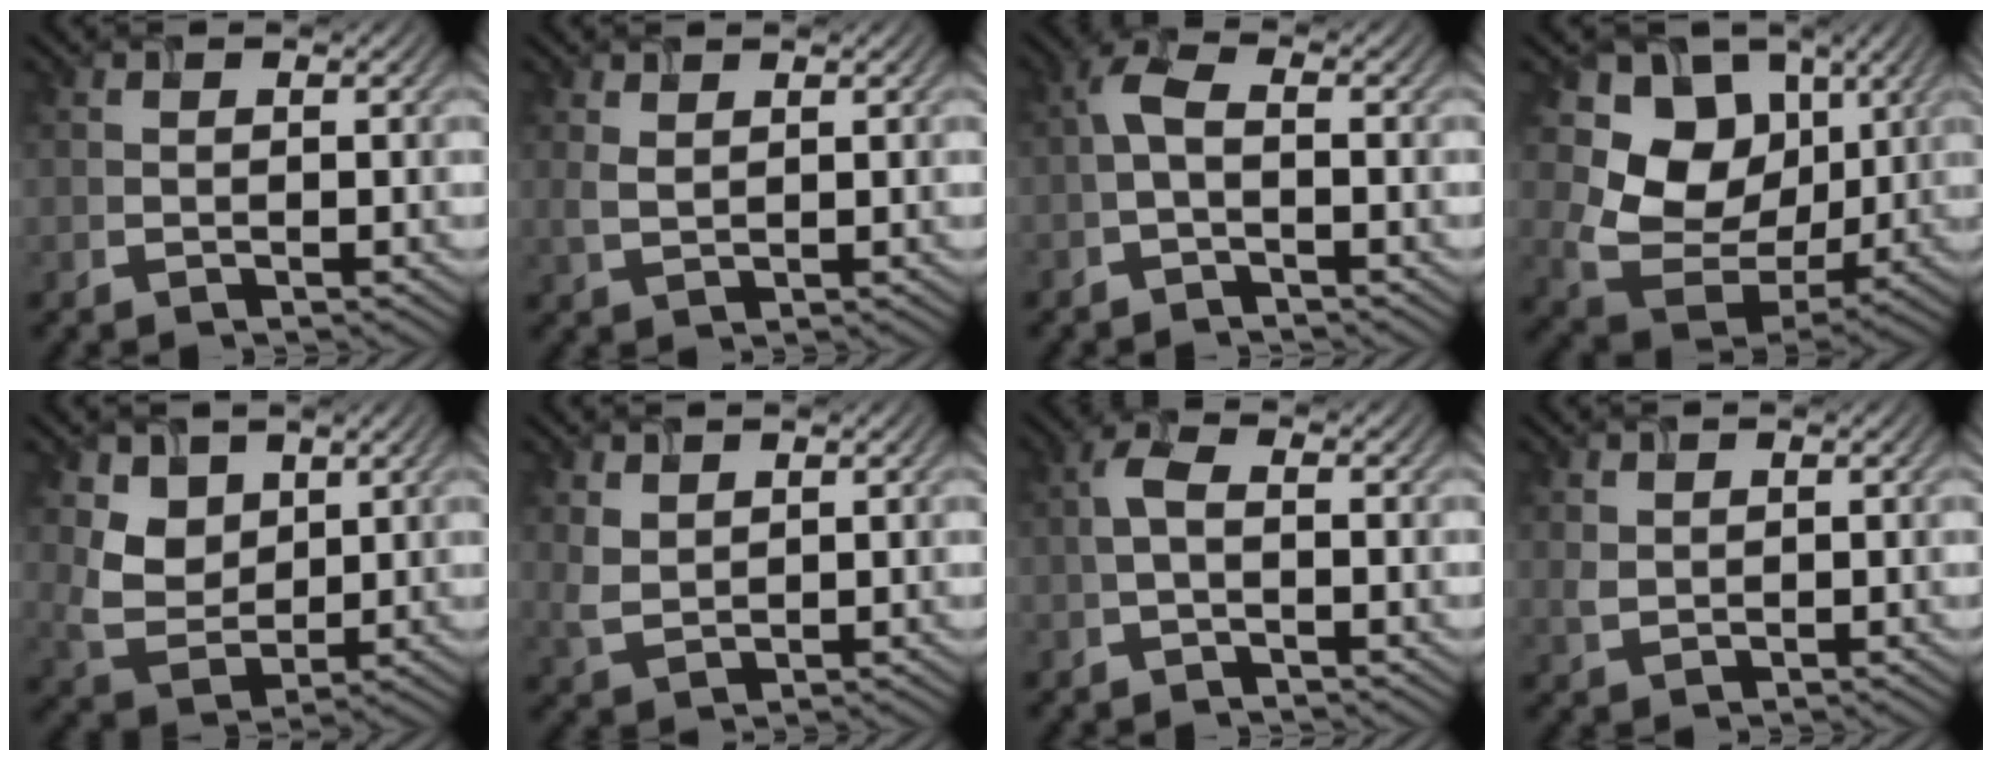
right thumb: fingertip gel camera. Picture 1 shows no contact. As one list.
[{"total": 1.7, "force": [1.0, 0.7, 1.2], "torque": [-0.035, -0.003, 0.024]}, {"total": 2.7, "force": [-0.9, 1.0, 2.4], "torque": [-0.057, 0.006, -0.025]}, {"total": 12.8, "force": [3.5, 9.9, 7.2], "torque": [-0.145, -0.003, 0.055]}, {"total": 5.7, "force": [3.0, 4.0, 2.7], "torque": [-0.073, -0.017, 0.058]}, {"total": 2.6, "force": [1.7, 1.5, 1.3], "torque": [-0.038, -0.006, 0.041]}, {"total": 2.1, "force": [-0.6, 0.8, 1.9], "torque": [-0.045, 0.005, -0.016]}, {"total": 1.4, "force": [0.8, 0.9, 0.6], "torque": [-0.018, -0.005, 0.021]}]